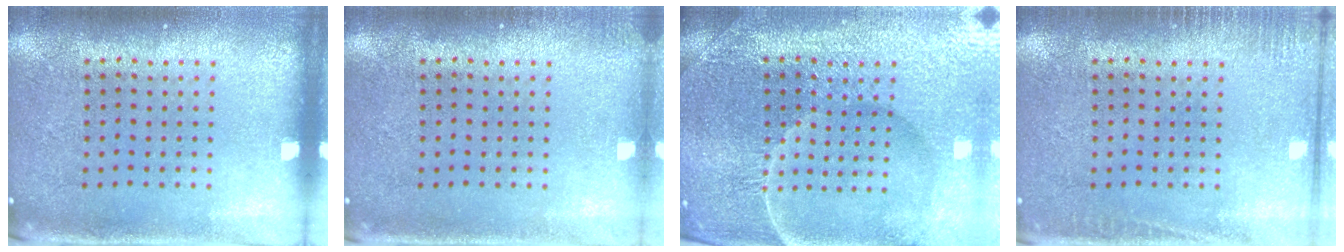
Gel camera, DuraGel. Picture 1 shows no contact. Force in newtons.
{"total": 0.7, "press": 0.7, "slide": 0.2}
{"total": 5.0, "press": 4.8, "slide": 1.5}
{"total": 1.6, "press": 1.6, "slide": 0.4}